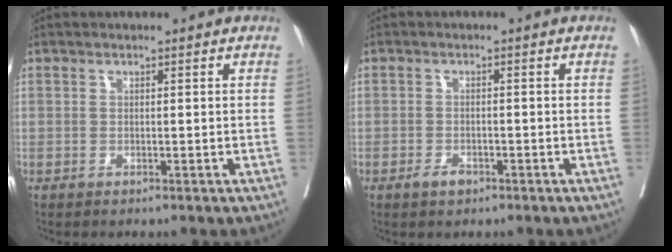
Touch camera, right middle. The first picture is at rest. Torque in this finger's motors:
{"motor_torque": [0.38, -0.20, 0.22, 0.04]}